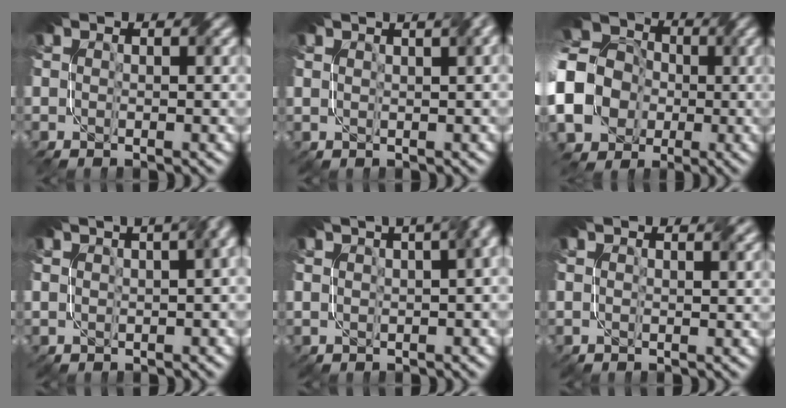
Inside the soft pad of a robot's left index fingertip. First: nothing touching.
{"total": 4.1, "force": [2.4, 1.6, 2.9], "torque": [-0.022, 0.020, 0.025]}
{"total": 19.7, "force": [-2.7, 18.0, 7.6], "torque": [-0.198, -0.005, -0.096]}
{"total": 14.3, "force": [4.7, 7.4, 11.3], "torque": [-0.110, 0.049, 0.041]}
{"total": 17.5, "force": [5.9, 9.1, 13.7], "torque": [-0.127, 0.061, 0.047]}
{"total": 1.6, "force": [1.5, 0.4, 0.3], "torque": [-0.002, -0.003, 0.022]}